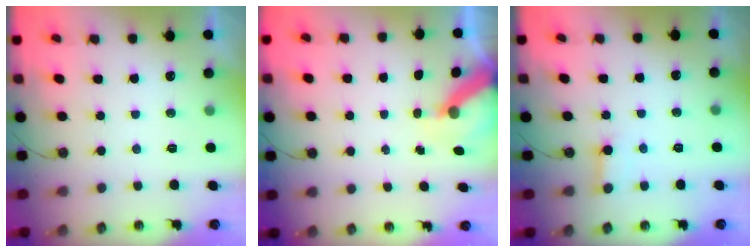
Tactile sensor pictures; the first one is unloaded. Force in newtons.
{"total": 7.2, "press": 7.2, "slide": 0.9}
{"total": 2.6, "press": 2.6, "slide": 0.3}